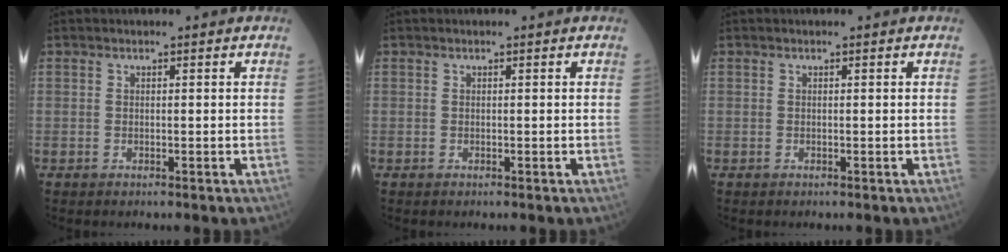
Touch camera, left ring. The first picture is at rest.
{"total": 0.0}
{"total": 0.0}